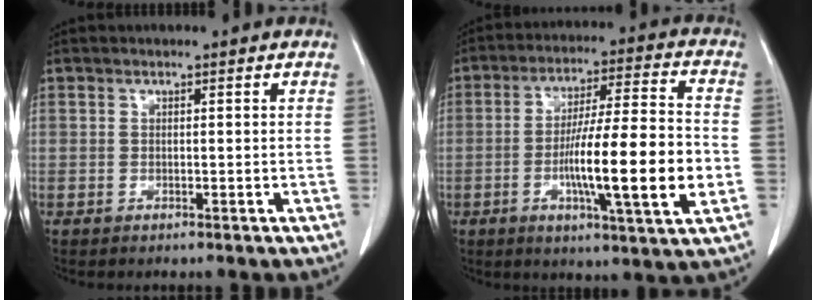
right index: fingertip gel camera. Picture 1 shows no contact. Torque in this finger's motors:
{"motor_torque": [1.97, -0.17, 0.79, 0.21]}